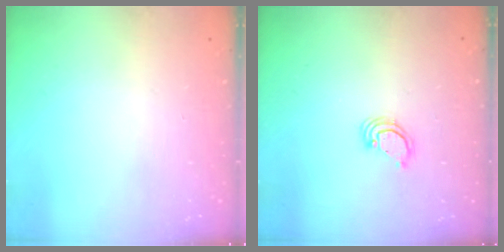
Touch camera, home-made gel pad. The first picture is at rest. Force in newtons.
{"total": 3.6, "press": 3.6, "slide": 0.2}